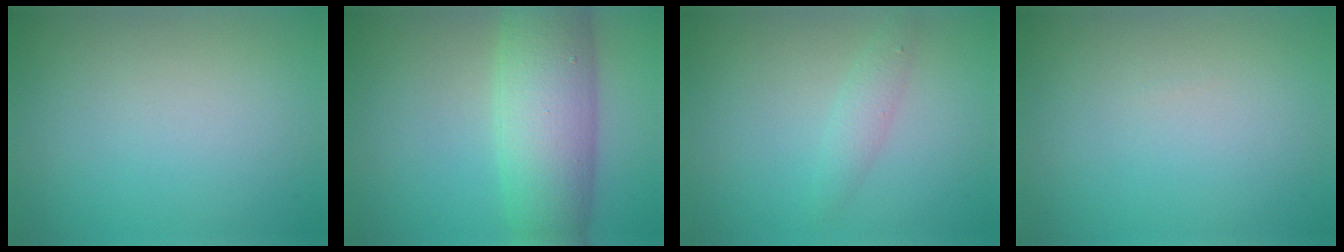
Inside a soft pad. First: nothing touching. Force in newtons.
{"total": 8.4, "press": 8.4, "slide": 0.2}
{"total": 1.6, "press": 1.6, "slide": 0.1}
{"total": 0.0}